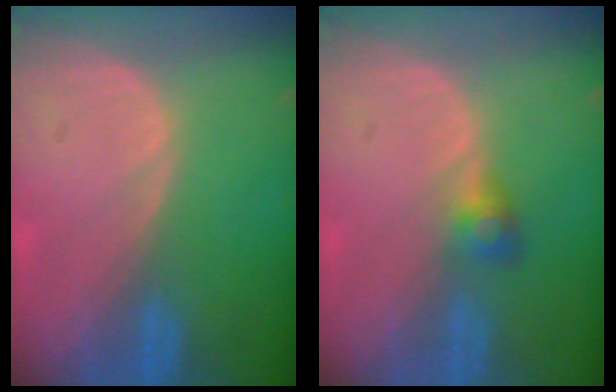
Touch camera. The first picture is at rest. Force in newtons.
{"total": 2.5, "press": 2.5, "slide": 0.2}